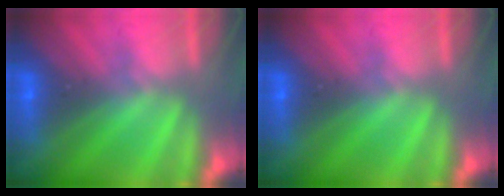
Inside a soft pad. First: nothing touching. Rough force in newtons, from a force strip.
{"total": 0.0}